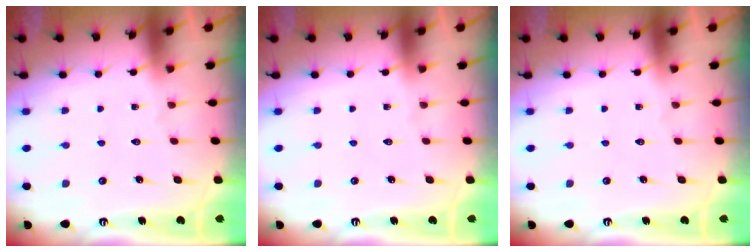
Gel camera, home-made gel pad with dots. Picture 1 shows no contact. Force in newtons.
{"total": 0.0}
{"total": 0.0}